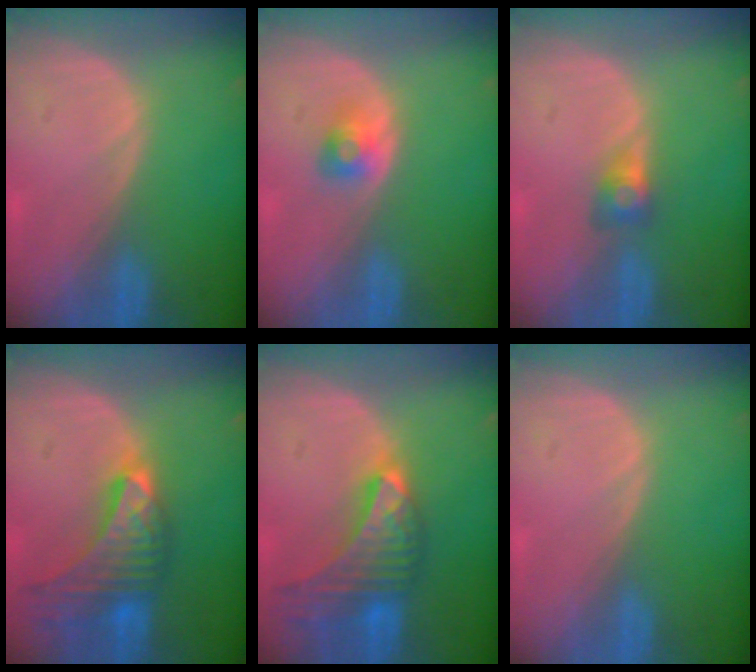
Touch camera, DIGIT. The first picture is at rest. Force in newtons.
{"total": 2.6, "press": 2.4, "slide": 1.0}
{"total": 2.8, "press": 2.4, "slide": 1.5}
{"total": 9.7, "press": 8.6, "slide": 4.4}
{"total": 9.7, "press": 8.6, "slide": 4.5}
{"total": 0.0}